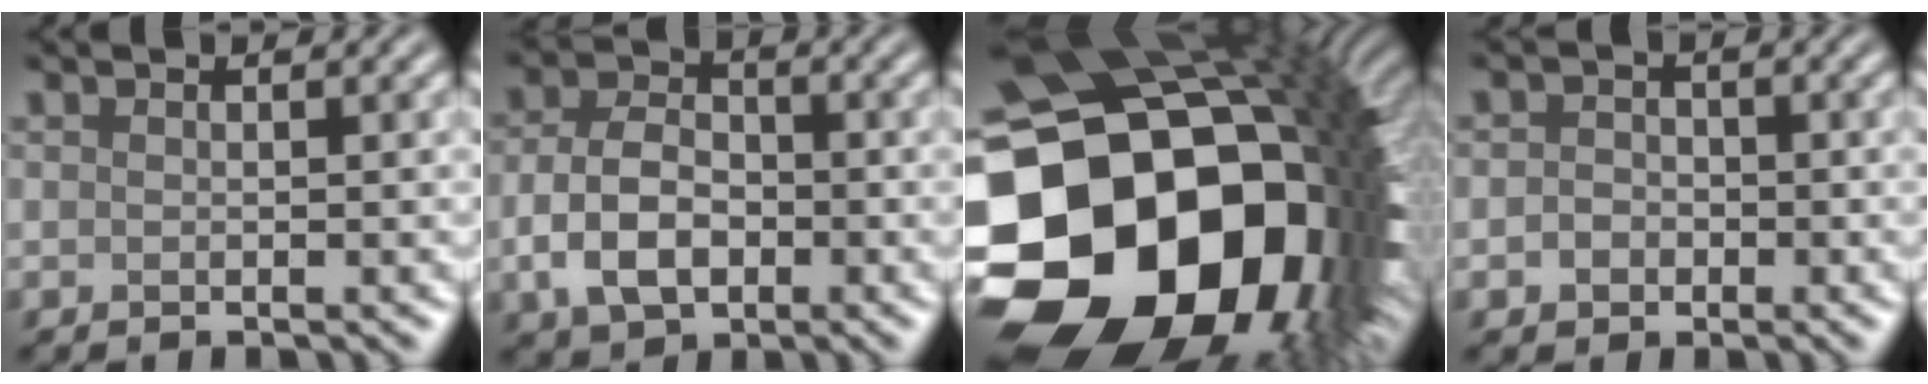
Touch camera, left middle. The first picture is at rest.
{"total": 5.6, "force": [-1.4, 3.8, 3.9], "torque": [-0.080, 0.000, -0.029]}
{"total": 23.3, "force": [-4.4, 17.3, 14.9], "torque": [-0.318, -0.073, -0.045]}
{"total": 1.9, "force": [-0.5, 1.7, 0.7], "torque": [0.003, -0.001, -0.019]}